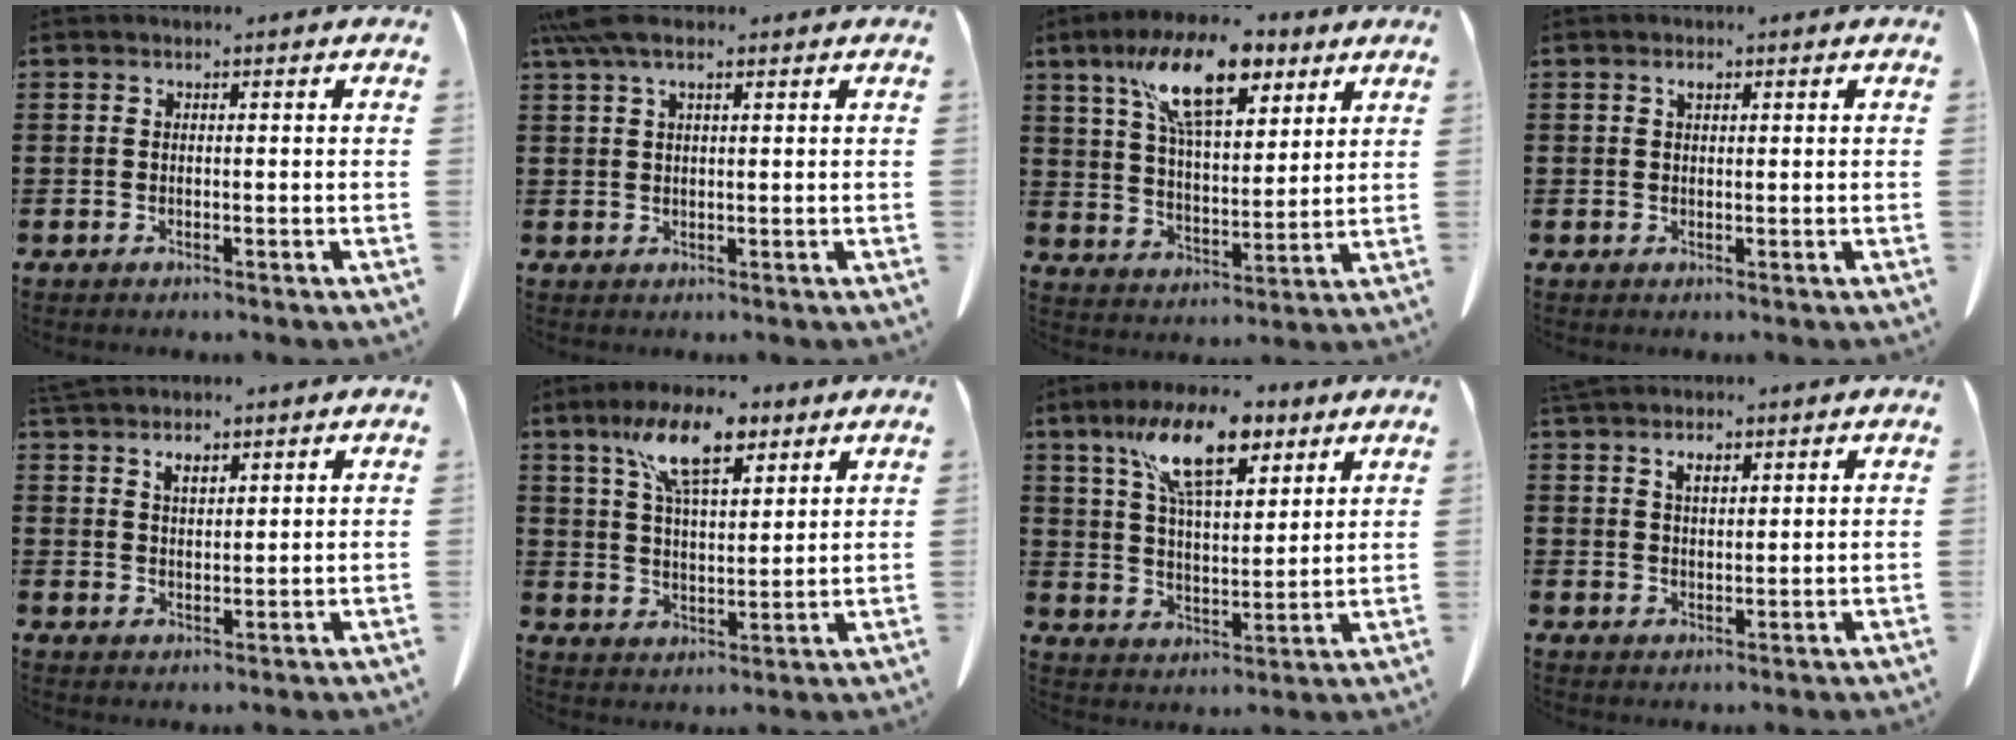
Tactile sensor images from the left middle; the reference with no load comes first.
{"total": 4.8, "force": [2.8, 1.5, 3.7], "torque": [-0.085, 0.001, 0.050]}
{"total": 14.1, "force": [8.5, 5.4, 9.8], "torque": [-0.184, -0.012, 0.149]}
{"total": 1.1, "force": [0.6, 0.6, 0.8], "torque": [-0.018, 0.002, 0.011]}
{"total": 2.8, "force": [2.3, 0.9, 1.2], "torque": [-0.029, 0.001, 0.045]}
{"total": 11.4, "force": [7.4, 4.0, 7.8], "torque": [-0.152, -0.012, 0.131]}
{"total": 13.1, "force": [8.2, 4.8, 8.9], "torque": [-0.174, -0.013, 0.146]}
{"total": 3.0, "force": [2.2, 1.1, 1.6], "torque": [-0.036, 0.002, 0.042]}